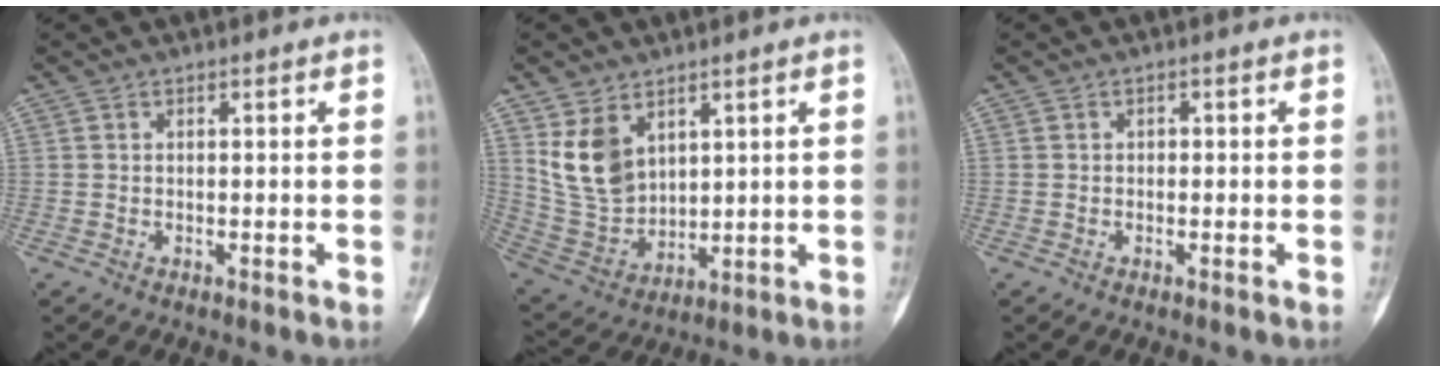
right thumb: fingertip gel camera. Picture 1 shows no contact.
{"total": 10.9, "force": [5.0, 7.4, 6.2], "torque": [-0.100, -0.023, 0.123]}
{"total": 0.7, "force": [-0.1, 0.6, 0.4], "torque": [0.006, 0.003, -0.007]}